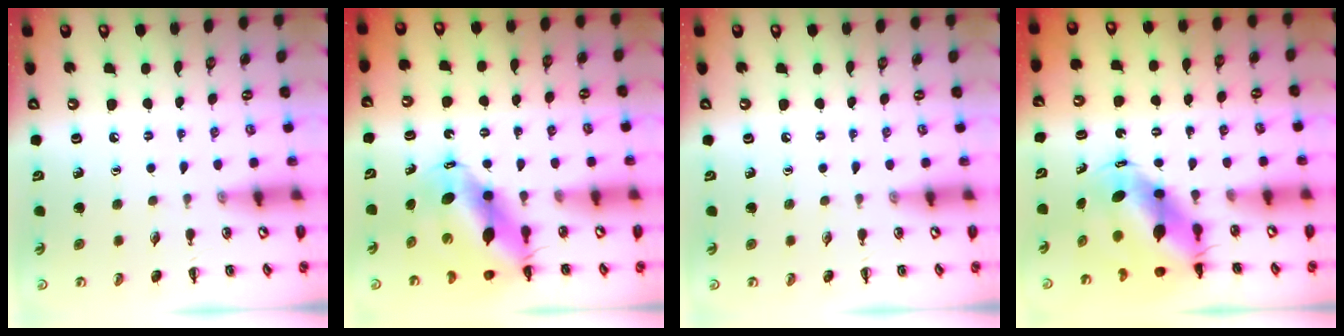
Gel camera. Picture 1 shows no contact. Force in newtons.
{"total": 10.3, "press": 10.0, "slide": 2.6}
{"total": 0.0}
{"total": 7.8, "press": 7.4, "slide": 2.2}